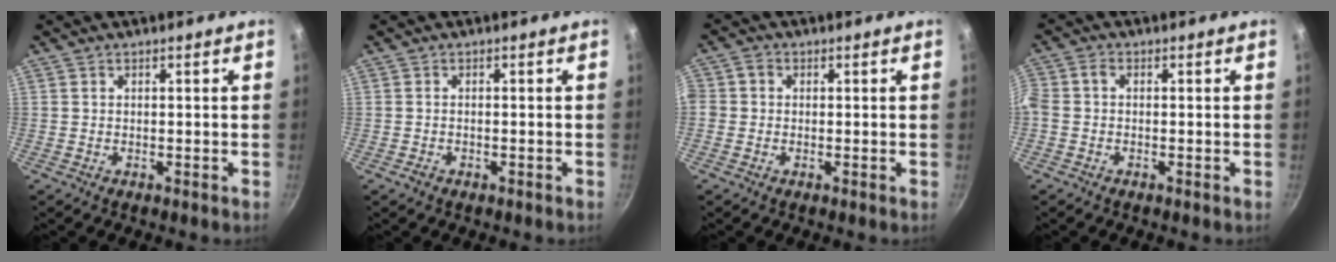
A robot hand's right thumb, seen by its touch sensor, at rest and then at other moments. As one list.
[{"total": 0.9, "force": [-0.6, 0.5, 0.4], "torque": [-0.013, 0.006, -0.009]}, {"total": 2.6, "force": [-0.2, 2.3, 1.1], "torque": [-0.021, 0.009, -0.014]}, {"total": 3.5, "force": [-0.9, 2.1, 2.6], "torque": [-0.074, 0.012, -0.031]}]